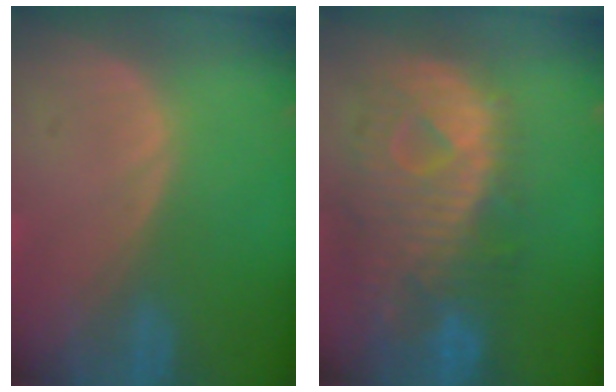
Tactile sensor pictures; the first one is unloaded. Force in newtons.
{"total": 11.7, "press": 10.1, "slide": 5.9}